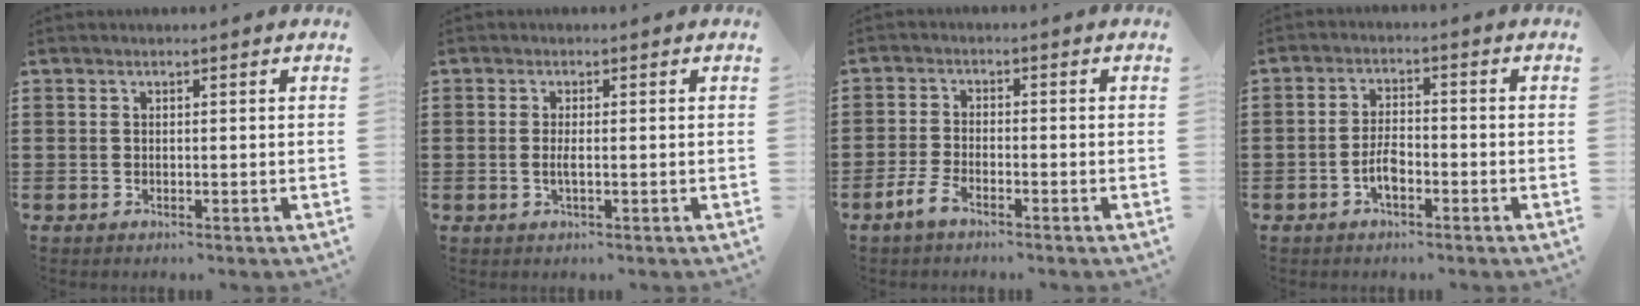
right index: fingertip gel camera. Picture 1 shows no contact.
{"total": 1.6, "force": [-0.3, 0.3, 1.5], "torque": [-0.036, -0.004, -0.007]}
{"total": 3.0, "force": [-2.3, 0.8, 1.7], "torque": [-0.050, 0.001, -0.052]}
{"total": 3.8, "force": [-1.7, 1.6, 3.0], "torque": [-0.067, 0.002, -0.036]}